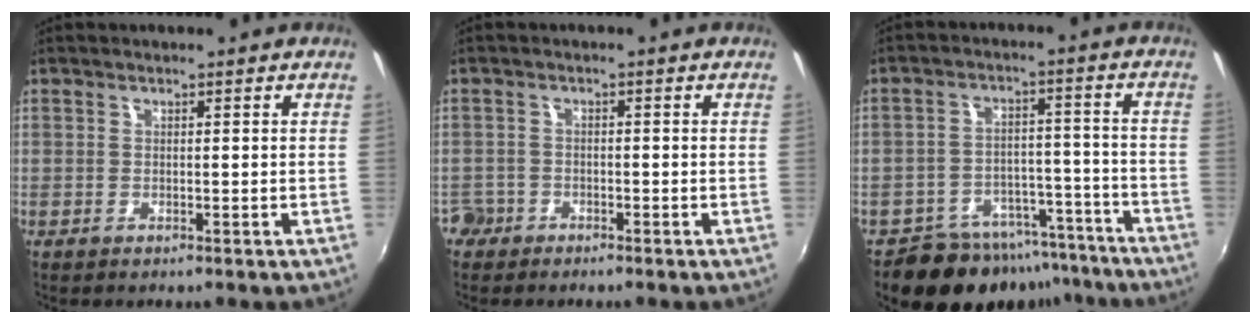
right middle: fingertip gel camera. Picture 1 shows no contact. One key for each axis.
{"total": 4.1, "fx": -2.6, "fy": 3.0, "fz": 0.5, "tx": -0.025, "ty": 0.003, "tz": -0.054}
{"total": 14.2, "fx": -11.5, "fy": 7.4, "fz": 3.6, "tx": -0.079, "ty": 0.033, "tz": -0.145}